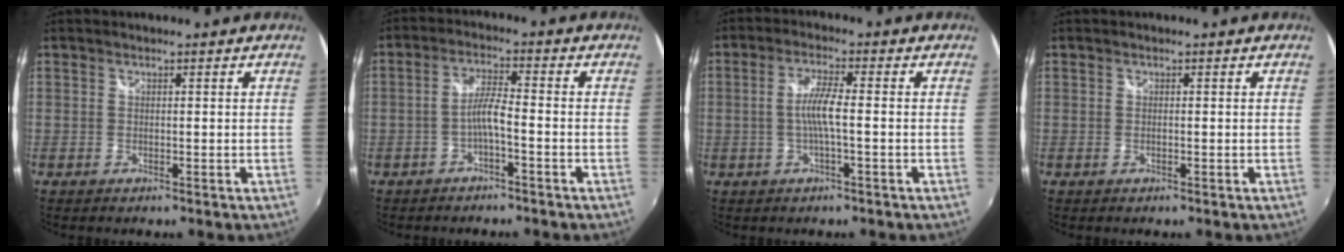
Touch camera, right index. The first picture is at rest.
{"total": 3.8, "force": [-1.9, 0.2, 3.3], "torque": [-0.071, 0.009, -0.036]}
{"total": 4.8, "force": [-0.8, 0.1, 4.7], "torque": [-0.093, 0.003, -0.013]}
{"total": 0.0}